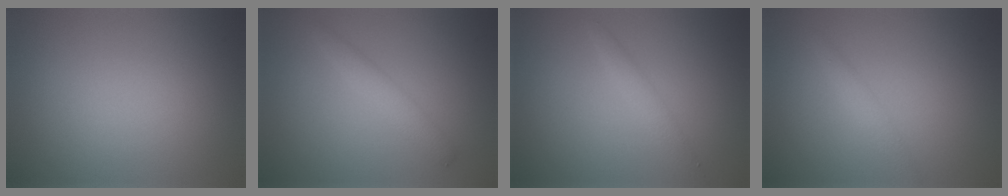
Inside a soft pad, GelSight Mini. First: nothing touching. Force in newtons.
{"total": 2.3, "press": 2.3, "slide": 0.1}
{"total": 1.6, "press": 1.6, "slide": 0.0}
{"total": 1.5, "press": 1.5, "slide": 0.1}